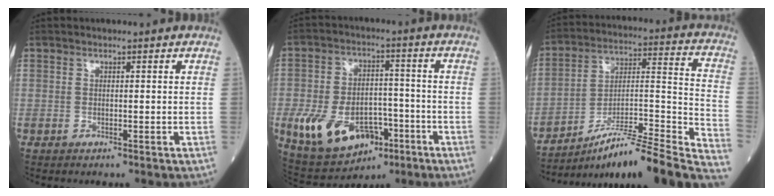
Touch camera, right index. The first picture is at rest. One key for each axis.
{"total": 14.2, "fx": -5.6, "fy": 8.2, "fz": 10.1, "tx": -0.190, "ty": 0.003, "tz": -0.082}
{"total": 24.0, "fx": -19.5, "fy": 0.3, "fz": 14.0, "tx": -0.151, "ty": 0.017, "tz": -0.301}